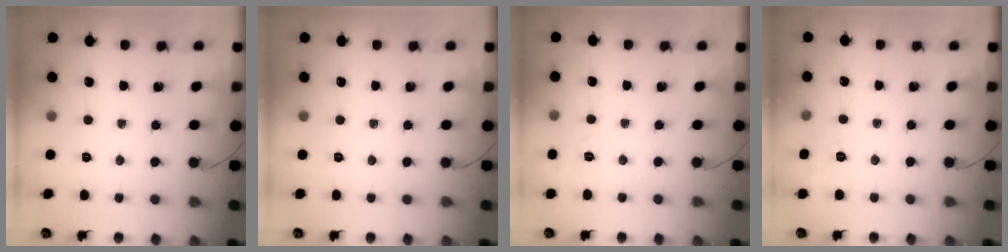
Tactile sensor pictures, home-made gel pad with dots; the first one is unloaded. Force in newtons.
{"total": 0.0}
{"total": 1.9, "press": 0.0, "slide": 1.9}
{"total": 2.9, "press": 2.1, "slide": 2.0}